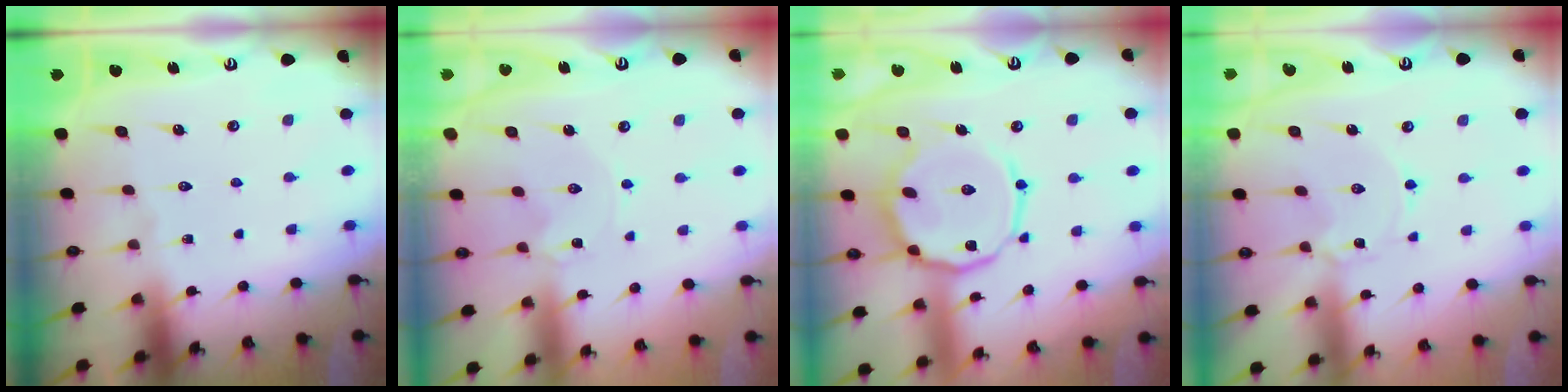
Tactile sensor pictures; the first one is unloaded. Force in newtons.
{"total": 1.1, "press": 1.0, "slide": 0.2}
{"total": 14.6, "press": 14.6, "slide": 1.1}
{"total": 1.7, "press": 1.7, "slide": 0.3}